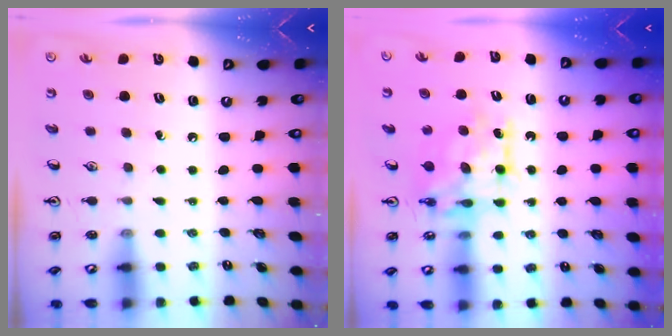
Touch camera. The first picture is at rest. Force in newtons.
{"total": 8.6, "press": 8.5, "slide": 0.7}